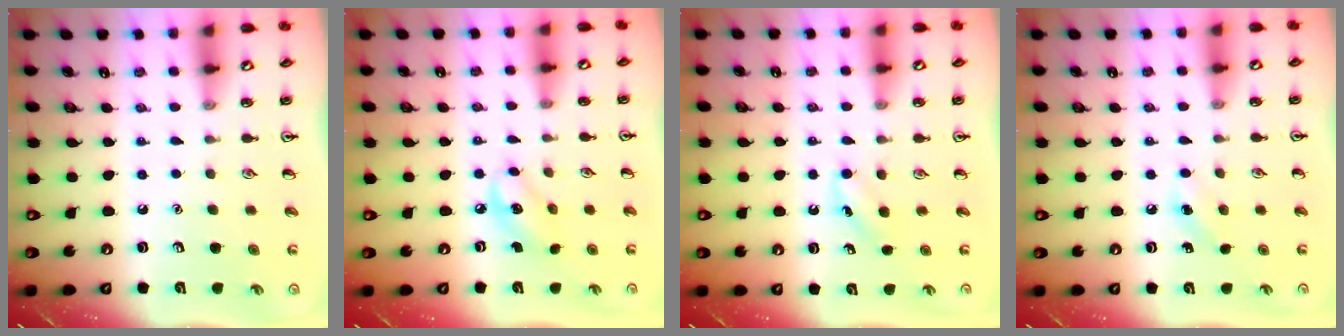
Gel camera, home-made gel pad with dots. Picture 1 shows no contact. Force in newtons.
{"total": 6.0, "press": 5.9, "slide": 0.9}
{"total": 3.9, "press": 3.6, "slide": 1.5}
{"total": 6.9, "press": 6.6, "slide": 2.1}